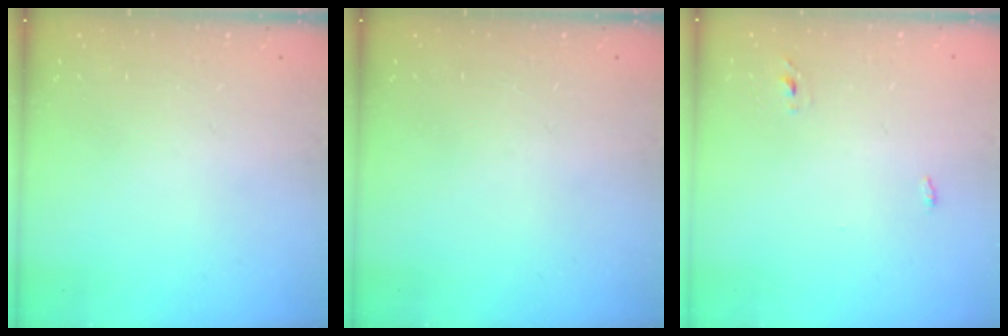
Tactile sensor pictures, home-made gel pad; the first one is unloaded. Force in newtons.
{"total": 0.0}
{"total": 2.7, "press": 2.6, "slide": 0.8}